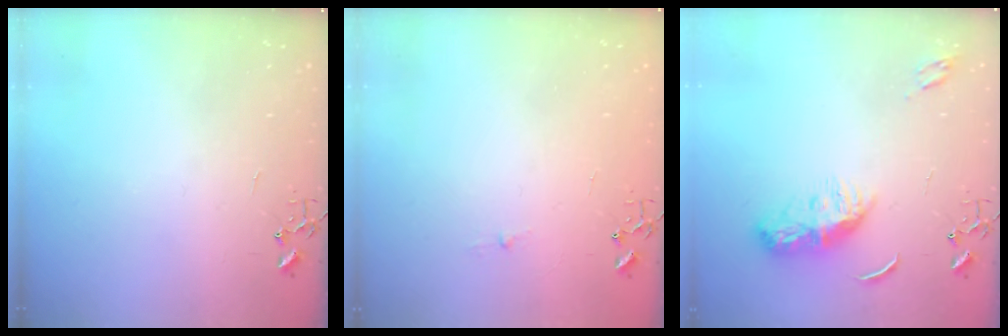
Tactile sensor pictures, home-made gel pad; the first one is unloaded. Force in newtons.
{"total": 2.6, "press": 2.5, "slide": 0.4}
{"total": 10.4, "press": 10.4, "slide": 0.0}